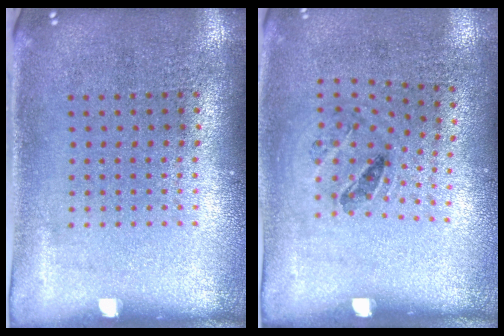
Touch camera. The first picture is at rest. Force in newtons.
{"total": 1.2, "press": 0.8, "slide": 1.0}